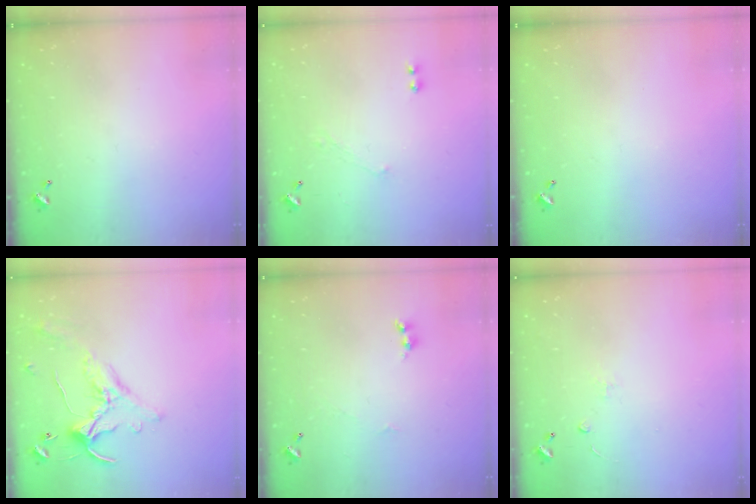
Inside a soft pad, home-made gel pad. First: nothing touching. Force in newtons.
{"total": 1.0, "press": 0.9, "slide": 0.5}
{"total": 0.0}
{"total": 0.9, "press": 0.1, "slide": 0.9}
{"total": 1.6, "press": 1.6, "slide": 0.2}
{"total": 1.6, "press": 1.5, "slide": 0.4}